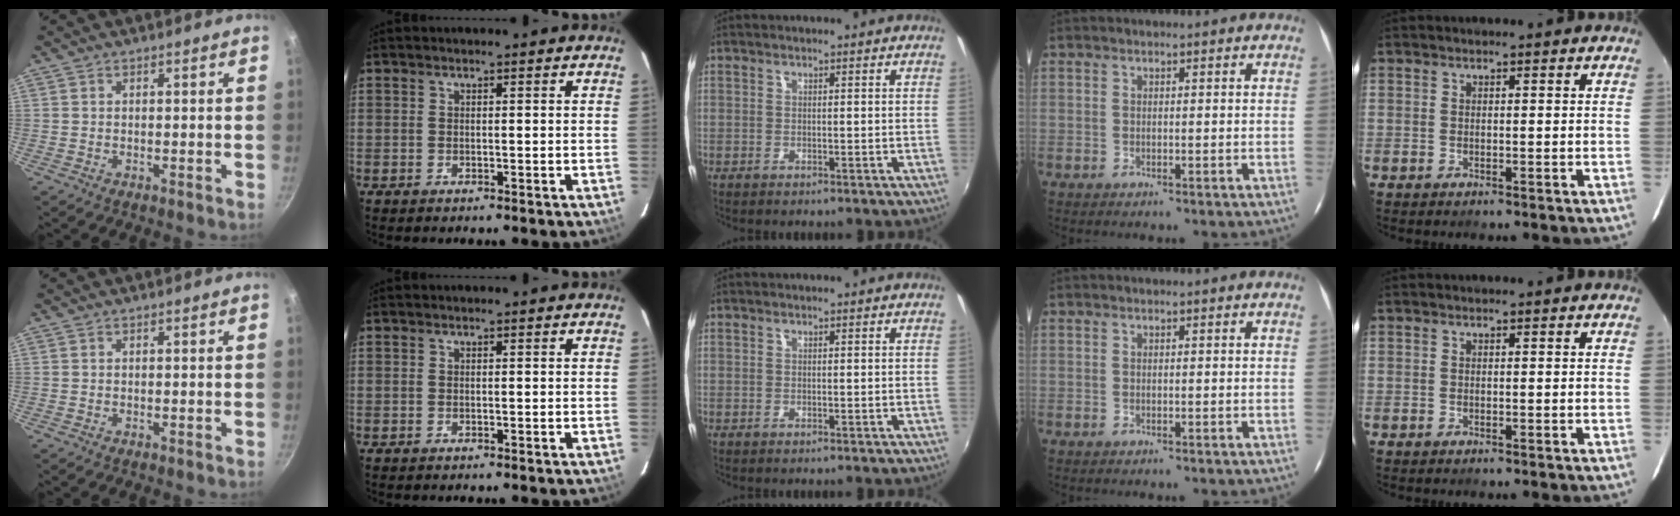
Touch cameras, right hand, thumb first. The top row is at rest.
{}